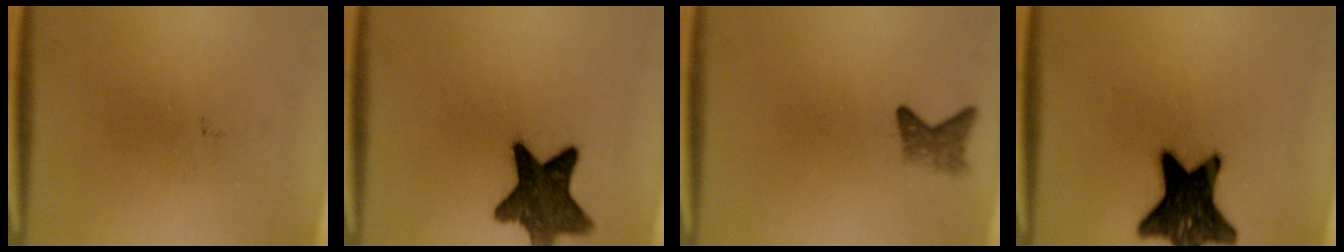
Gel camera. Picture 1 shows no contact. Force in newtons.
{"total": 12.3}
{"total": 2.4}
{"total": 17.1}